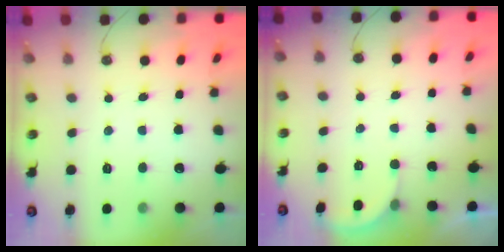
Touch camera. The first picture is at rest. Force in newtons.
{"total": 1.4, "press": 1.3, "slide": 0.5}